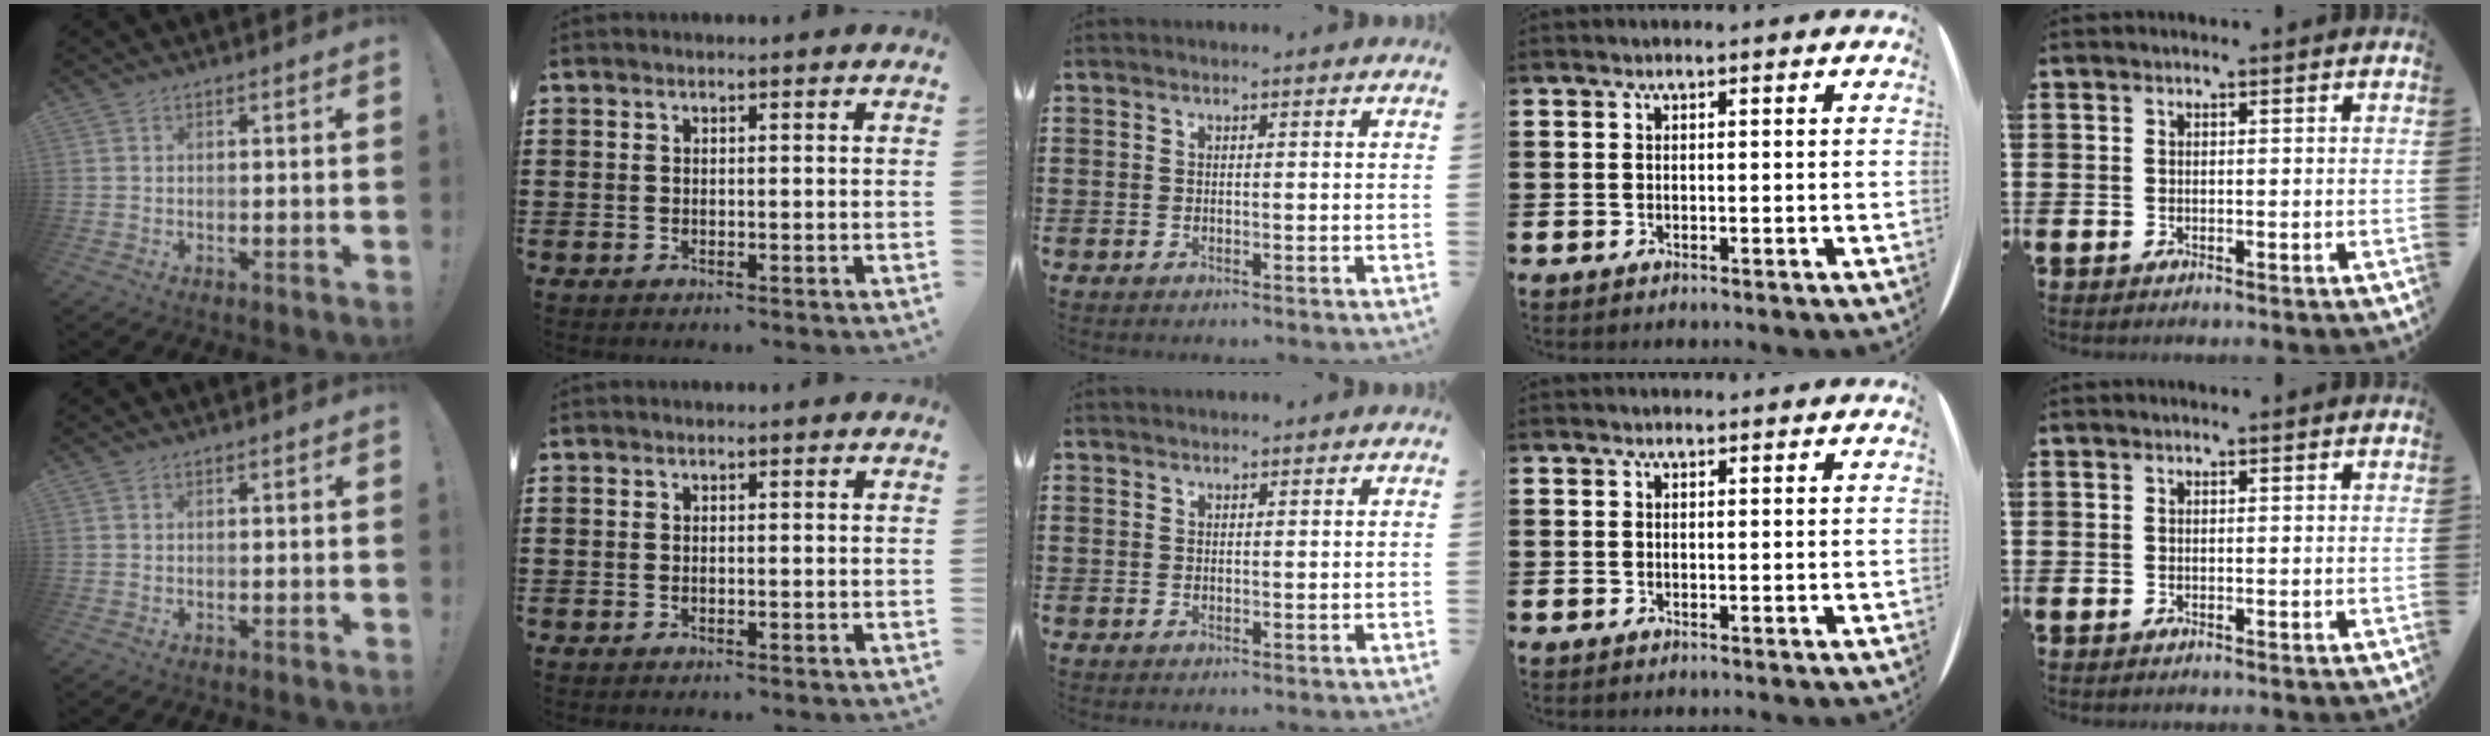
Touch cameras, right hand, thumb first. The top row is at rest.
{"middle": {"total": 0.8, "force": [0.8, 0.1, -0.1], "torque": [0.000, 0.001, 0.015]}, "ring": {"total": 0.7, "force": [0.7, 0.1, -0.1], "torque": [0.001, 0.002, 0.013]}}